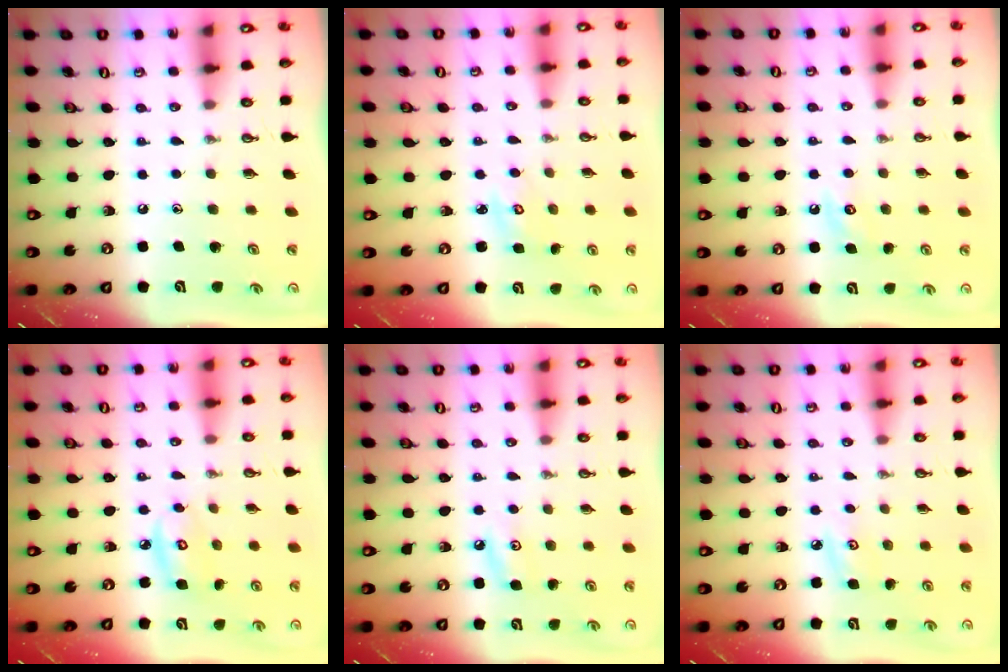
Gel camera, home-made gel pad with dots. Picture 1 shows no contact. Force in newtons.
{"total": 2.9, "press": 2.9, "slide": 0.3}
{"total": 3.8, "press": 3.8, "slide": 0.5}
{"total": 5.7, "press": 5.7, "slide": 0.3}
{"total": 5.1, "press": 5.1, "slide": 0.5}
{"total": 4.4, "press": 4.3, "slide": 0.5}